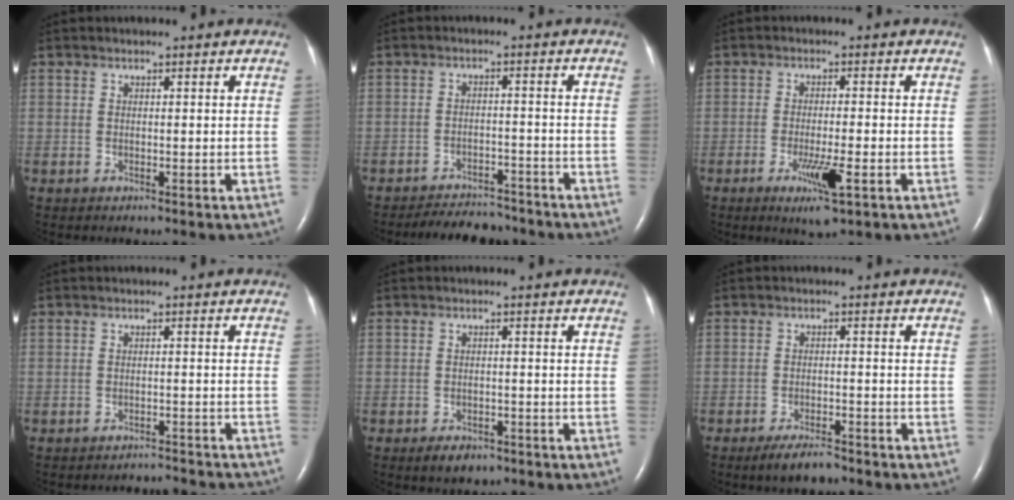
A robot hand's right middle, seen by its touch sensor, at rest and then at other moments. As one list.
[{"total": 6.9, "force": [-6.5, 1.8, 1.4], "torque": [-0.021, -0.006, -0.096]}, {"total": 5.8, "force": [-2.6, 0.5, 5.1], "torque": [-0.094, -0.012, -0.042]}, {"total": 5.0, "force": [-4.9, 0.7, 0.1], "torque": [-0.002, 0.002, -0.055]}, {"total": 3.2, "force": [-2.2, 1.7, 1.6], "torque": [-0.029, -0.001, -0.025]}, {"total": 4.2, "force": [-3.3, 1.0, 2.3], "torque": [-0.050, -0.005, -0.055]}]